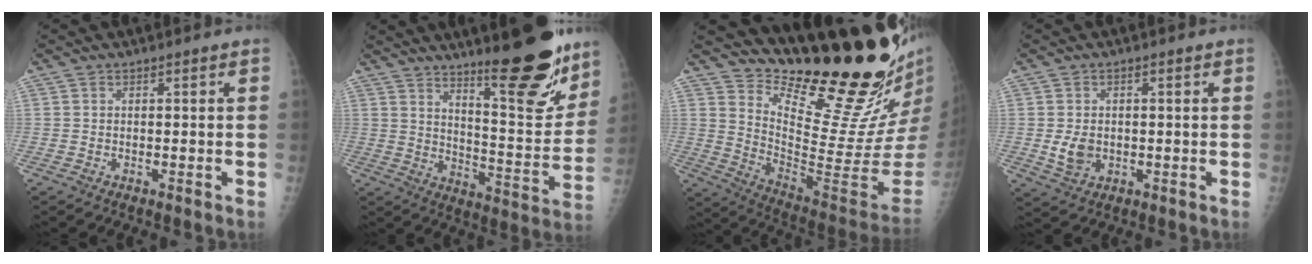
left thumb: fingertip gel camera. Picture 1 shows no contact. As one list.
[{"total": 18.2, "force": [12.9, 3.8, 12.2], "torque": [-0.130, -0.103, 0.200]}, {"total": 25.0, "force": [21.4, 3.6, 12.4], "torque": [-0.154, -0.186, 0.318]}, {"total": 4.4, "force": [-0.4, 3.4, 2.8], "torque": [-0.042, -0.005, 0.002]}]